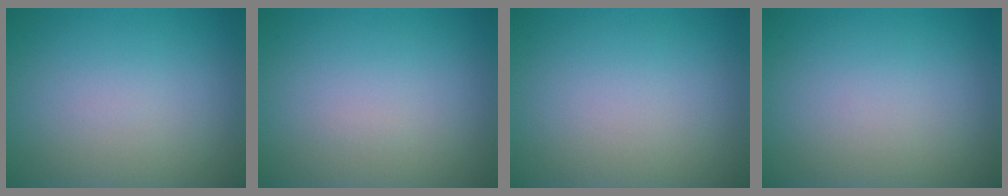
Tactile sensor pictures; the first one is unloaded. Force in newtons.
{"total": 0.0}
{"total": 0.0}
{"total": 0.0}